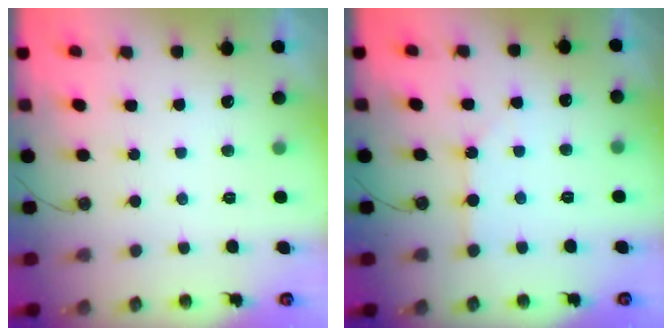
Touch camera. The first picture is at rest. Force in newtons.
{"total": 1.7, "press": 1.7, "slide": 0.3}